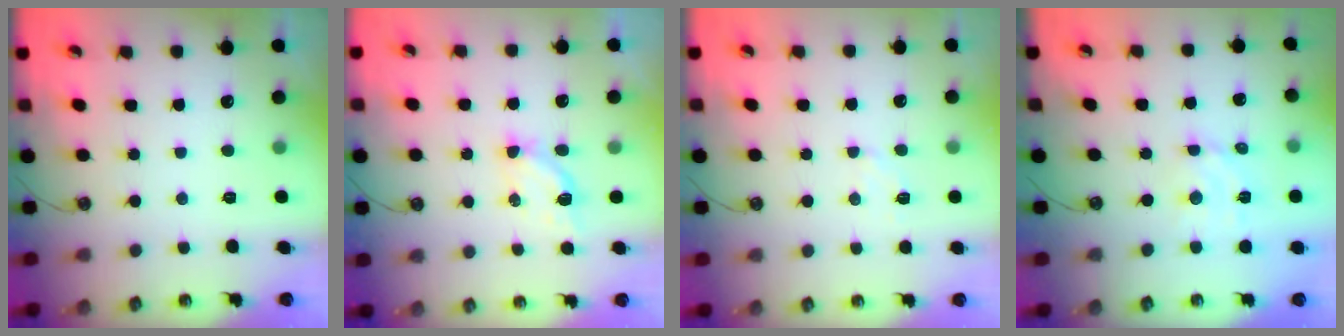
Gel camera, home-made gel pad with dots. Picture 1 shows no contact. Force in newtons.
{"total": 4.4, "press": 4.4, "slide": 0.5}
{"total": 3.0, "press": 3.0, "slide": 0.5}
{"total": 5.5, "press": 5.4, "slide": 1.1}